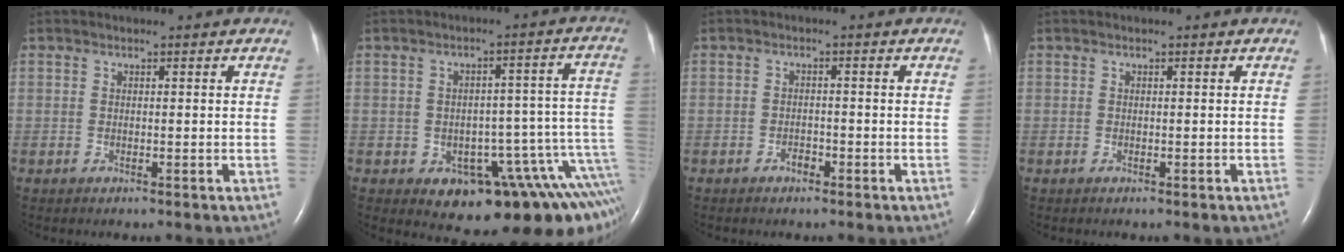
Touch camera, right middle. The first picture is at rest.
{"total": 15.0, "force": [-7.6, 4.9, 12.0], "torque": [-0.065, 0.050, -0.089]}
{"total": 1.4, "force": [-1.0, 0.8, 0.6], "torque": [-0.008, 0.004, -0.016]}
{"total": 0.0}